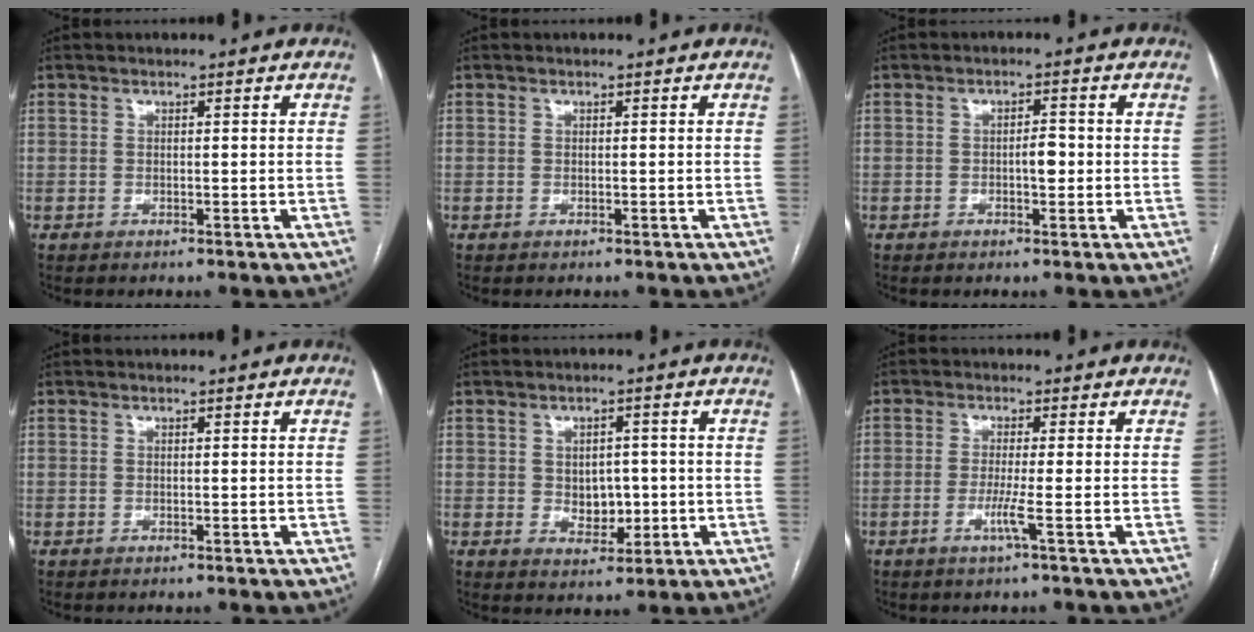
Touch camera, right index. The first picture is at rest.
{"total": 0.0}
{"total": 2.6, "force": [-0.4, 1.0, 2.4], "torque": [-0.036, 0.004, -0.006]}
{"total": 0.0}
{"total": 4.9, "force": [-0.3, 3.5, 3.5], "torque": [-0.041, 0.004, 0.007]}
{"total": 1.4, "force": [-0.6, -0.3, 1.3], "torque": [-0.025, -0.001, -0.013]}